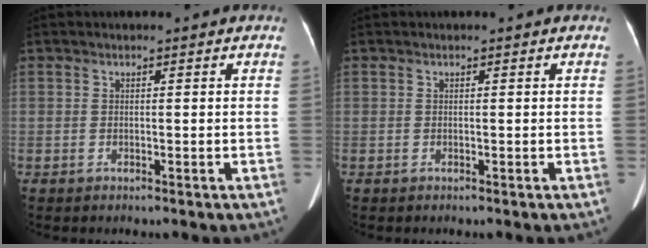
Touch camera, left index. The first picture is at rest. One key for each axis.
{"total": 0.0}